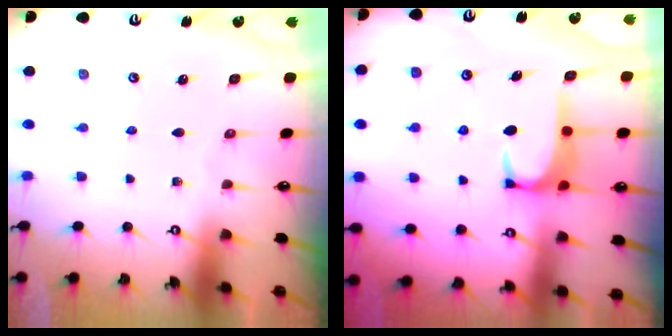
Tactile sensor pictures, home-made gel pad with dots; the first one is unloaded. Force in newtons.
{"total": 2.5, "press": 2.4, "slide": 0.7}